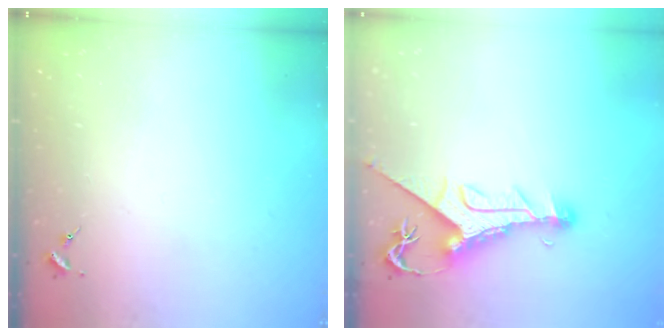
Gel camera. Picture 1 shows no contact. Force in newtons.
{"total": 11.4, "press": 11.4, "slide": 1.3}